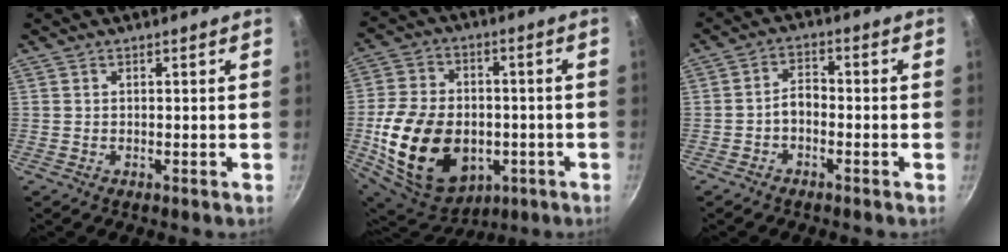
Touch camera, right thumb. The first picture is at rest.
{"total": 23.0, "force": [-4.5, 16.2, 15.8], "torque": [-0.284, 0.019, -0.060]}
{"total": 3.6, "force": [-1.7, 2.2, 2.4], "torque": [-0.033, 0.028, -0.034]}